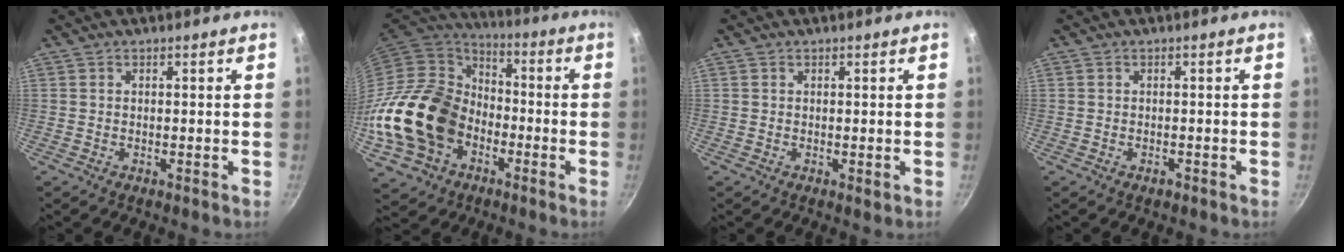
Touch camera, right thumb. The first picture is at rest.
{"total": 21.2, "force": [-6.1, 16.4, 12.0], "torque": [-0.207, 0.048, -0.109]}
{"total": 0.7, "force": [0.3, 0.5, 0.4], "torque": [-0.005, -0.001, 0.003]}
{"total": 1.0, "force": [-0.6, 0.6, 0.5], "torque": [-0.005, 0.007, -0.008]}